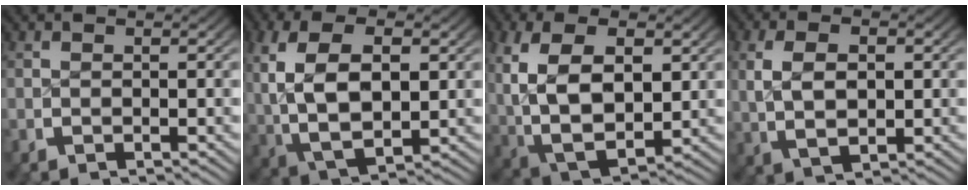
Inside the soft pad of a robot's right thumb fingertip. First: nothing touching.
{"total": 9.8, "force": [0.2, 6.3, 7.5], "torque": [-0.175, -0.025, 0.024]}
{"total": 11.0, "force": [-0.5, 7.5, 8.1], "torque": [-0.197, -0.045, 0.019]}
{"total": 5.5, "force": [0.6, 3.5, 4.3], "torque": [-0.084, -0.009, 0.023]}